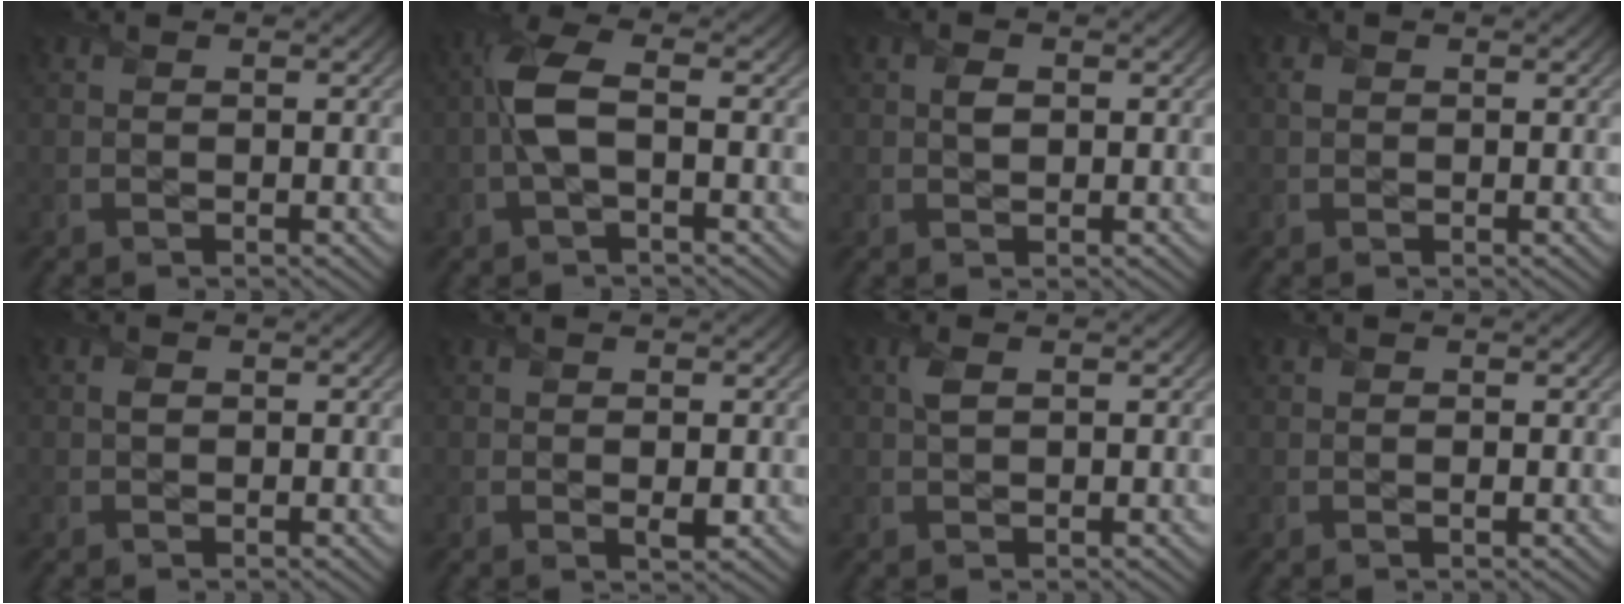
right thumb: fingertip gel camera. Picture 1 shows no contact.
{"total": 5.2, "force": [-0.4, 2.0, 4.9], "torque": [-0.115, 0.006, -0.015]}
{"total": 1.2, "force": [0.2, 0.9, 0.7], "torque": [-0.012, -0.003, 0.003]}
{"total": 0.6, "force": [0.2, 0.6, 0.1], "torque": [-0.004, -0.003, 0.003]}
{"total": 0.6, "force": [0.0, 0.5, 0.2], "torque": [0.000, -0.003, 0.000]}
{"total": 0.9, "force": [0.1, 0.4, 0.8], "torque": [-0.010, -0.009, 0.003]}
{"total": 1.4, "force": [0.5, 0.7, 1.1], "torque": [-0.029, 0.001, 0.010]}
{"total": 0.0}